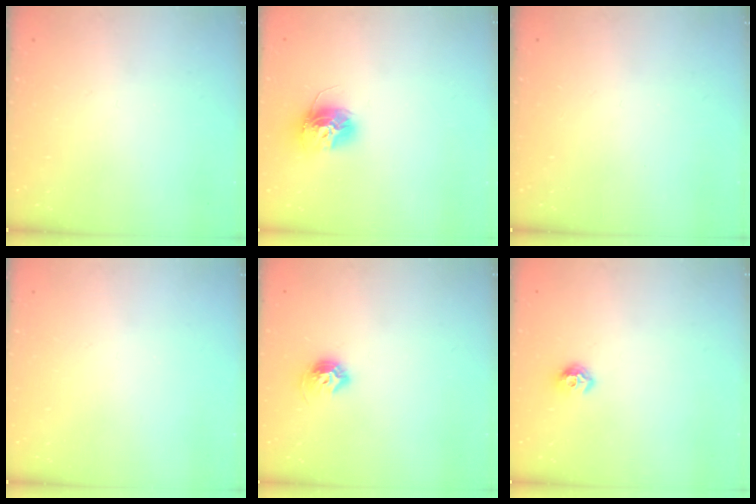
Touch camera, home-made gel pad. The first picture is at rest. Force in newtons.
{"total": 12.4, "press": 12.4, "slide": 1.0}
{"total": 0.0}
{"total": 0.0}
{"total": 8.4, "press": 8.3, "slide": 0.9}
{"total": 6.5, "press": 6.5, "slide": 0.7}